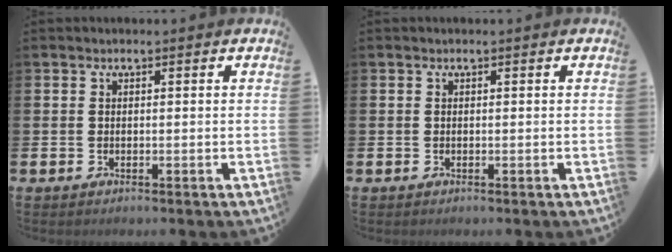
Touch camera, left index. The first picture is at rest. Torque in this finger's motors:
{"motor_torque": [-0.07, 0.06, 0.00, 0.01]}